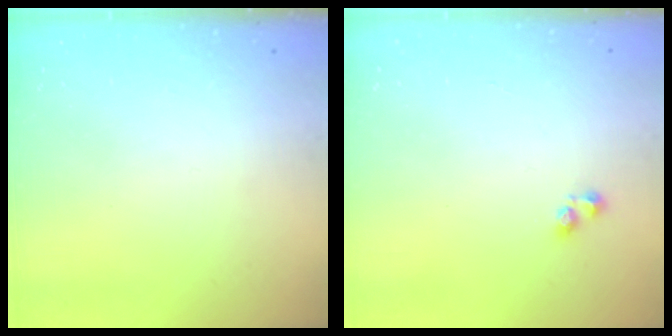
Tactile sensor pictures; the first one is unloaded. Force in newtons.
{"total": 2.9, "press": 2.6, "slide": 1.3}